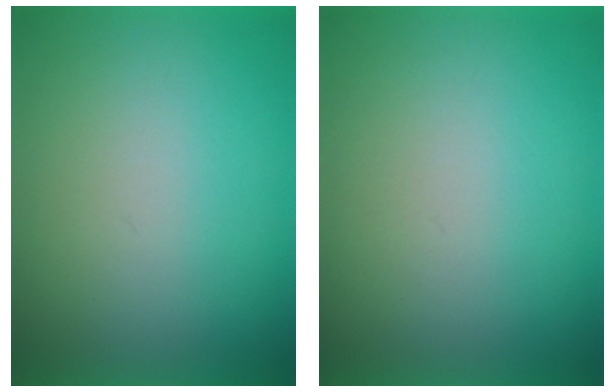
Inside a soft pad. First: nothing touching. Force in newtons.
{"total": 1.2}